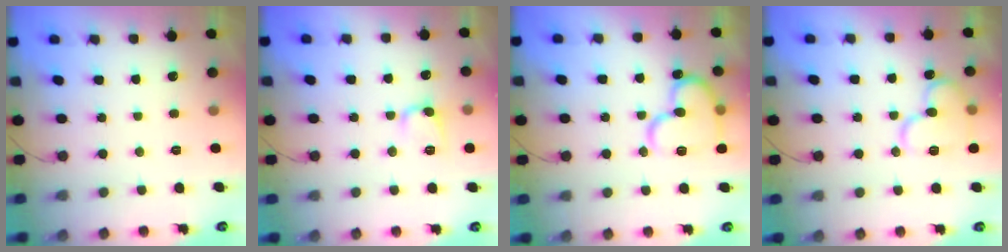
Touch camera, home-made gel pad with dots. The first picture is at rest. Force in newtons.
{"total": 5.6, "press": 5.5, "slide": 0.8}
{"total": 16.4, "press": 16.3, "slide": 2.0}
{"total": 13.6, "press": 13.5, "slide": 2.0}